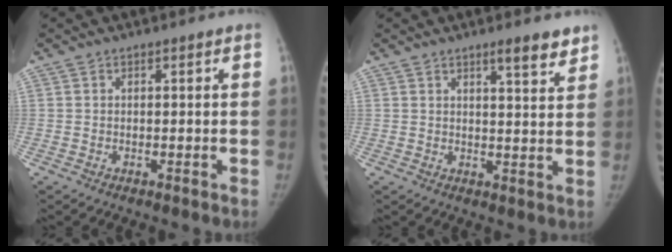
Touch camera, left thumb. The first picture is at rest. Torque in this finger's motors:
{"motor_torque": [0.03, -0.10, 0.51, -0.36, 0.09]}